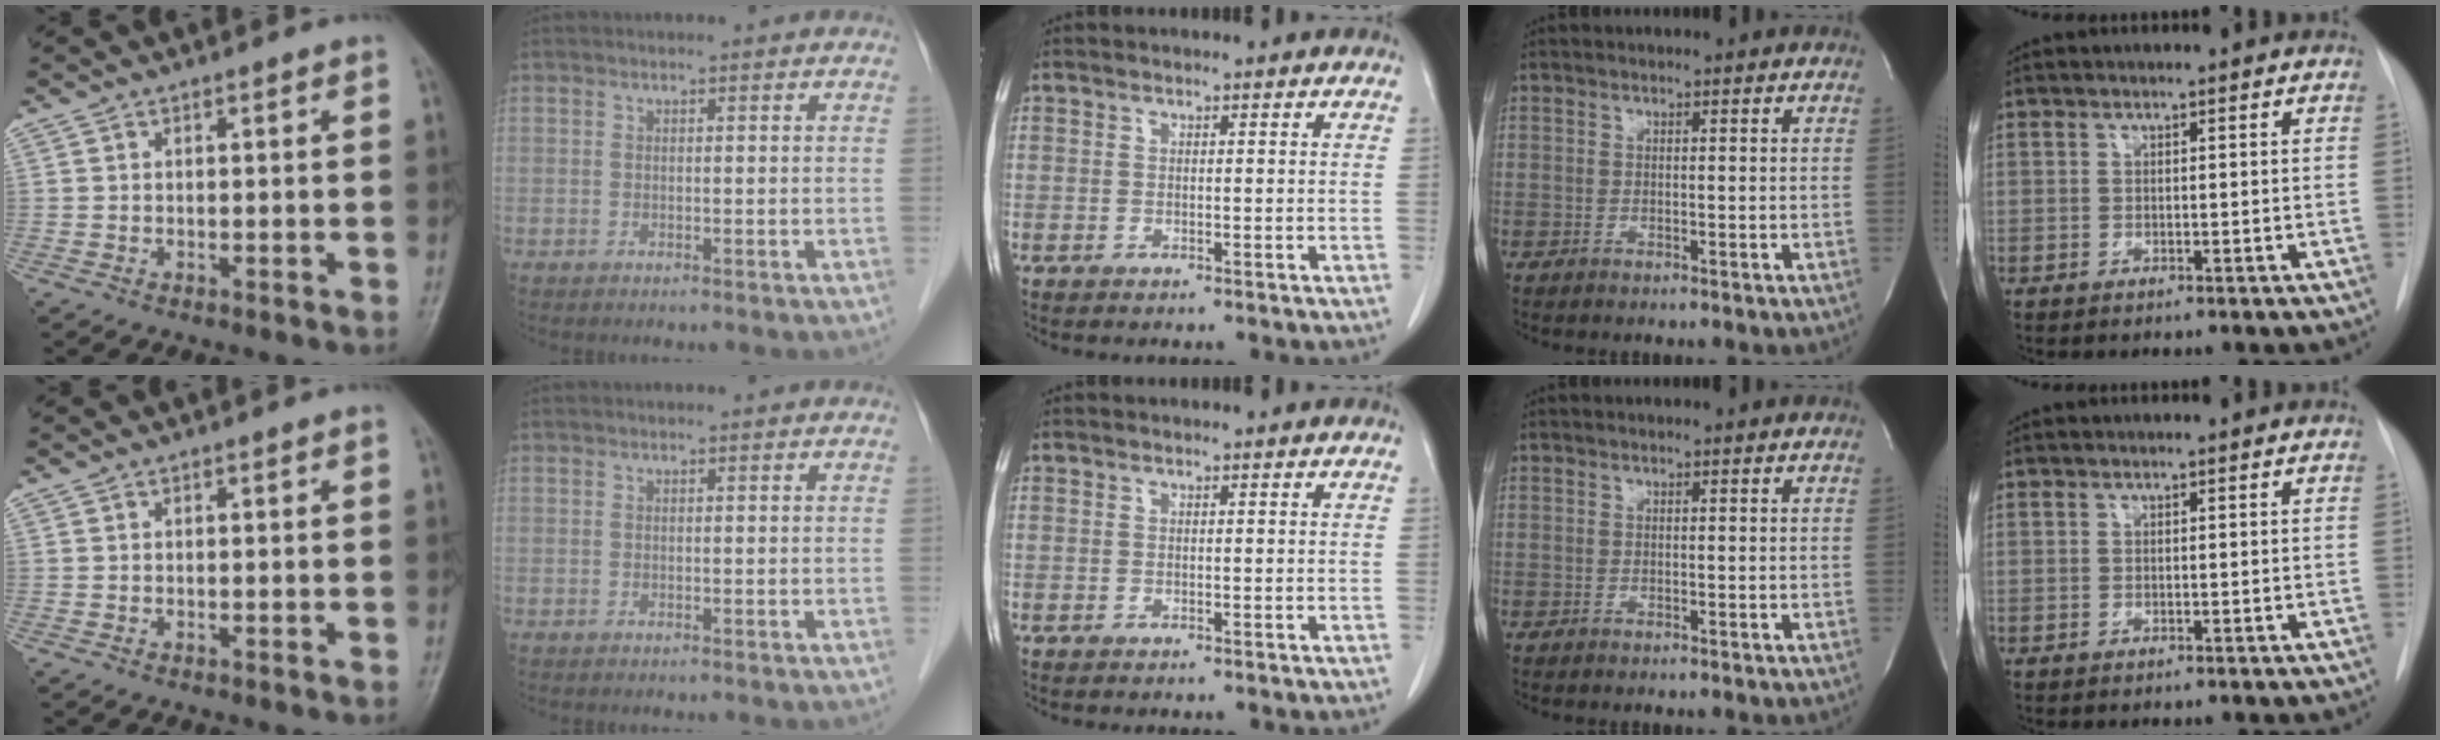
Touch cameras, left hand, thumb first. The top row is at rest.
{}